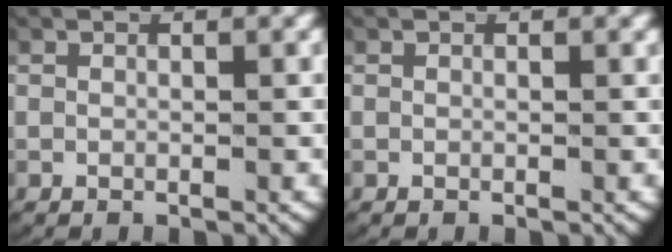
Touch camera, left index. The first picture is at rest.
{"total": 0.0}